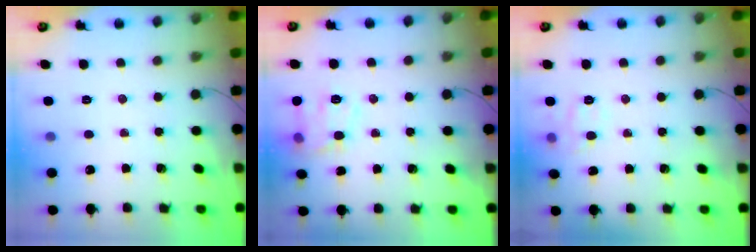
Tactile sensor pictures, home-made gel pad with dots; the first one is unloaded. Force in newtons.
{"total": 11.8, "press": 11.8, "slide": 0.2}
{"total": 8.2, "press": 8.2, "slide": 1.0}